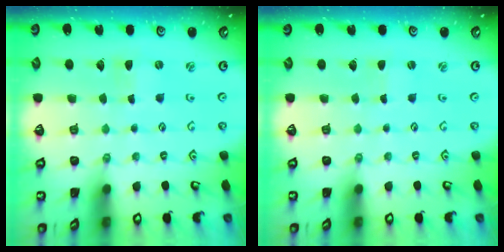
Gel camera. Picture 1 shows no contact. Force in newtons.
{"total": 0.0}